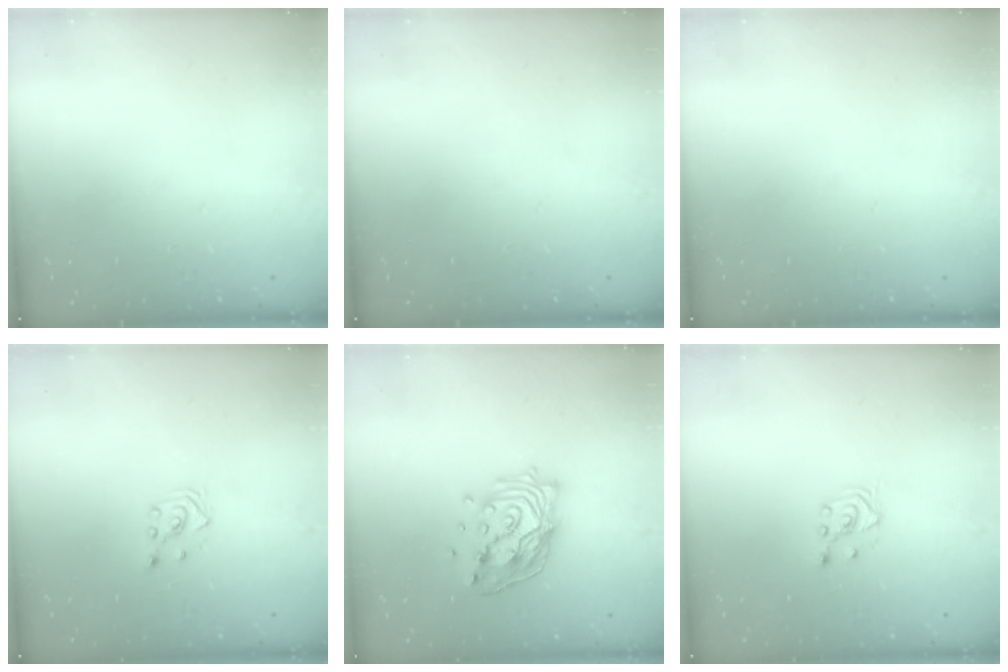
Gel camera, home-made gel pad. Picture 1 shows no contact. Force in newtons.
{"total": 0.0}
{"total": 0.0}
{"total": 2.5, "press": 2.3, "slide": 1.0}
{"total": 16.5, "press": 16.1, "slide": 3.6}
{"total": 2.1, "press": 2.0, "slide": 0.8}